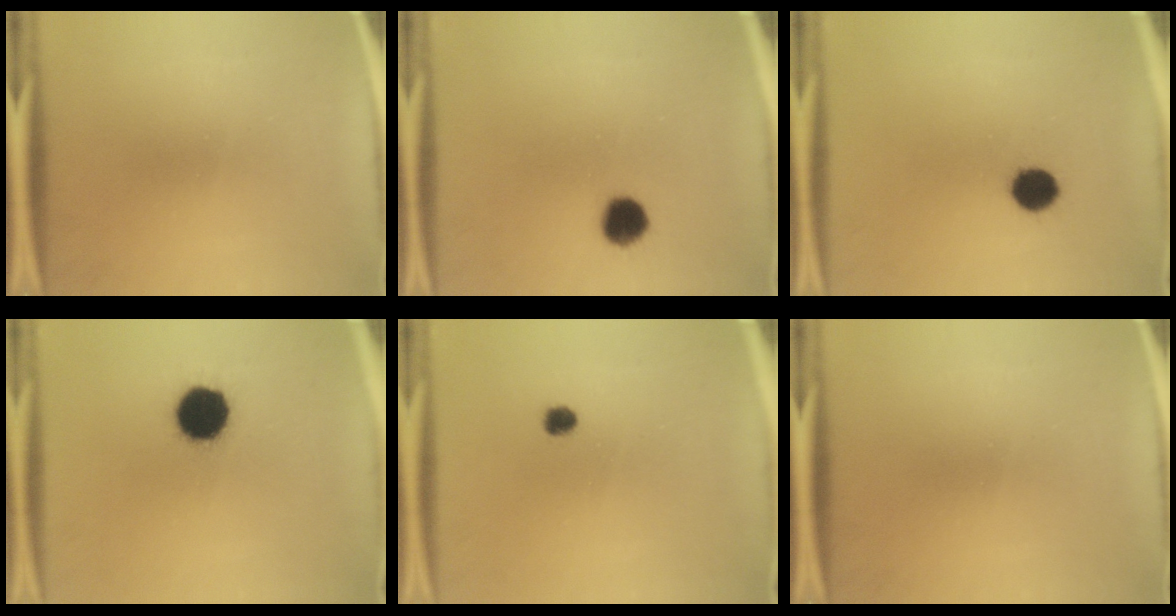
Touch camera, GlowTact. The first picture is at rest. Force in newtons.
{"total": 6.0}
{"total": 5.9}
{"total": 13.4}
{"total": 2.0}
{"total": 0.0}